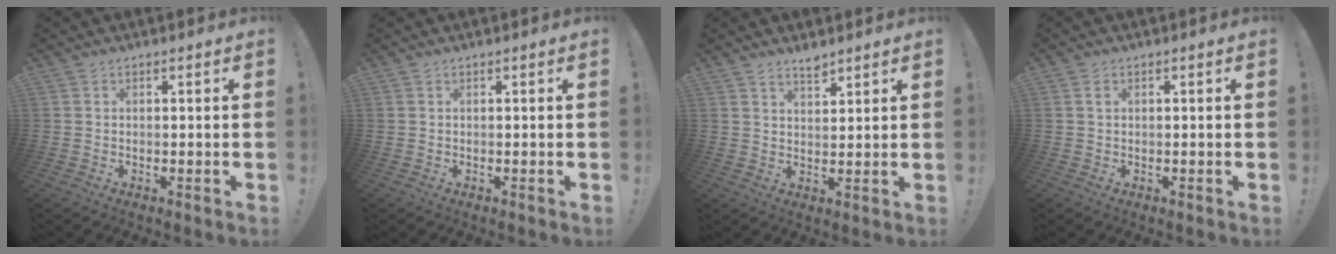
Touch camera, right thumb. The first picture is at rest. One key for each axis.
{"total": 0.0}
{"total": 3.8, "fx": 3.4, "fy": 1.3, "fz": 1.1, "tx": -0.006, "ty": -0.026, "tz": 0.058}
{"total": 1.0, "fx": 0.0, "fy": 1.0, "fz": 0.2, "tx": 0.001, "ty": 0.001, "tz": -0.001}